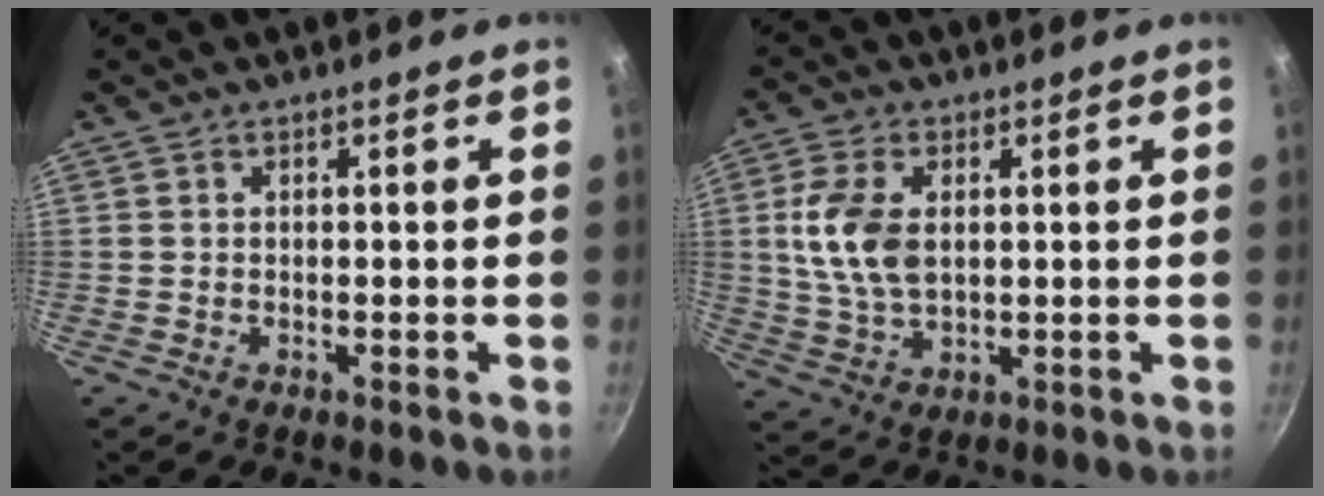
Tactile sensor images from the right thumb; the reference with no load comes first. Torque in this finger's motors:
{"motor_torque": [0.13, 0.13, 0.74, -0.22, 0.12]}